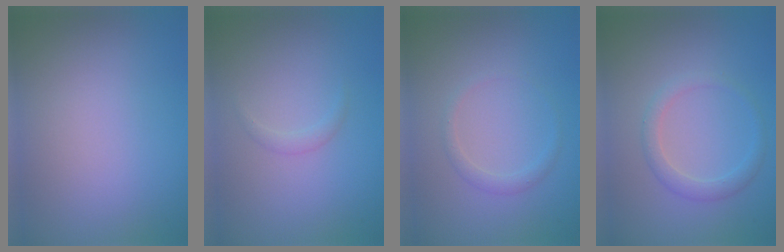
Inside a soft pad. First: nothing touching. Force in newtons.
{"total": 0.8, "press": 0.8, "slide": 0.0}
{"total": 1.2, "press": 1.2, "slide": 0.0}
{"total": 1.9, "press": 1.9, "slide": 0.2}